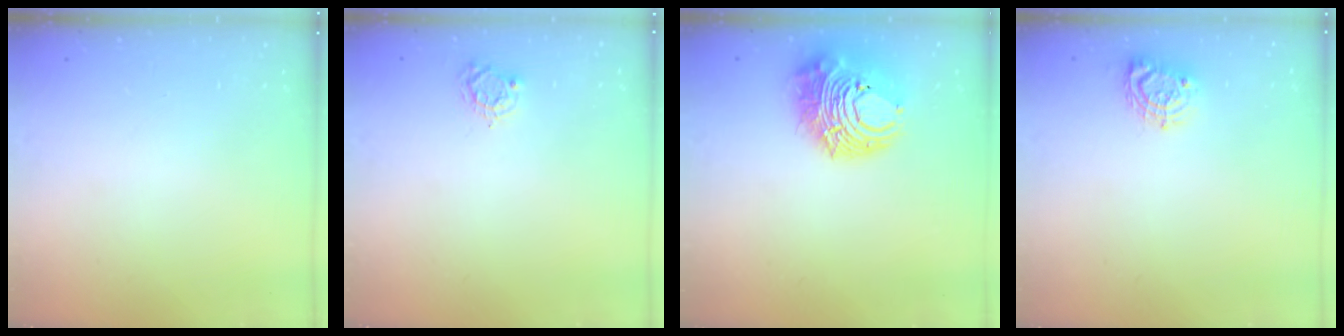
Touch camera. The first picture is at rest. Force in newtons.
{"total": 4.8, "press": 4.7, "slide": 0.4}
{"total": 12.9, "press": 12.8, "slide": 1.6}
{"total": 7.8, "press": 7.8, "slide": 0.2}